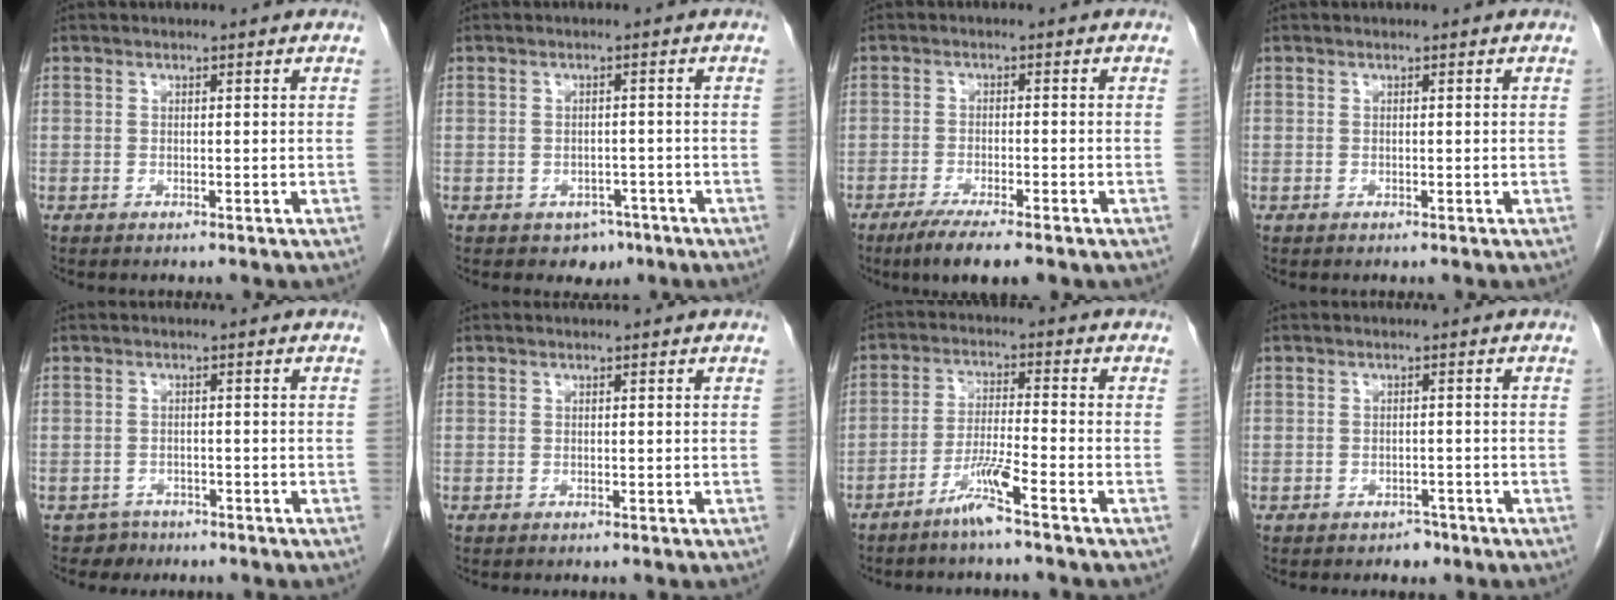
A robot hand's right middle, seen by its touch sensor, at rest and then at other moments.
{"total": 3.1, "force": [-1.9, 2.2, 1.0], "torque": [-0.008, 0.007, -0.018]}
{"total": 6.8, "force": [-4.7, 0.9, 4.7], "torque": [-0.077, -0.015, -0.072]}
{"total": 0.0}
{"total": 2.1, "force": [-1.5, 1.4, -0.6], "torque": [0.004, 0.007, -0.024]}
{"total": 0.0}
{"total": 5.4, "force": [-3.8, -0.7, 3.8], "torque": [-0.075, -0.007, -0.081]}
{"total": 0.5, "force": [-0.3, 0.4, 0.1], "torque": [-0.006, 0.001, -0.003]}